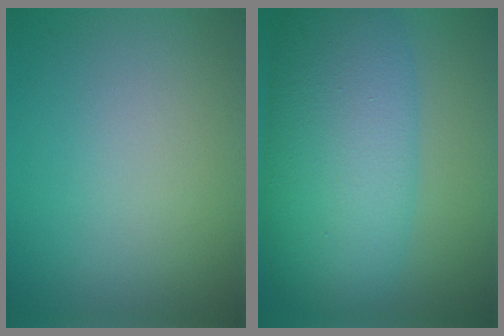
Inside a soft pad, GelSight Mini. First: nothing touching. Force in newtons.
{"total": 10.1, "press": 10.1, "slide": 0.2}